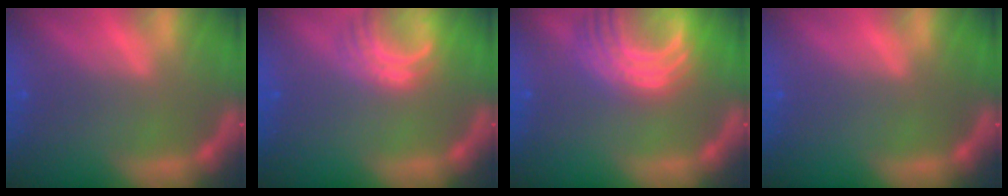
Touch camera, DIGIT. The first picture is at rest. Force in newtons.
{"total": 4.0}
{"total": 9.5}
{"total": 0.0}